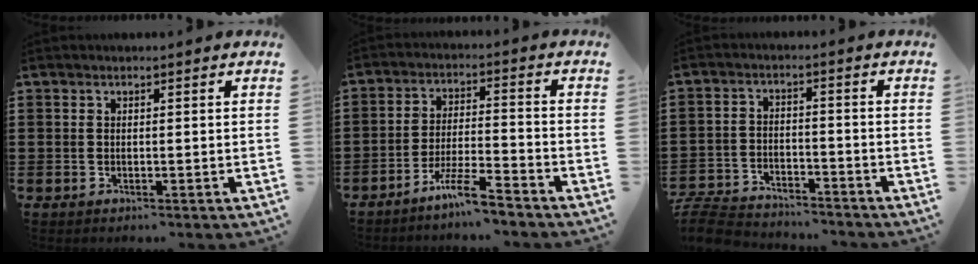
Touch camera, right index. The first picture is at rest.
{"total": 6.5, "force": [-5.5, 0.3, 3.4], "torque": [-0.076, -0.004, -0.106]}
{"total": 6.2, "force": [-6.1, 1.0, 0.8], "torque": [-0.036, 0.004, -0.127]}